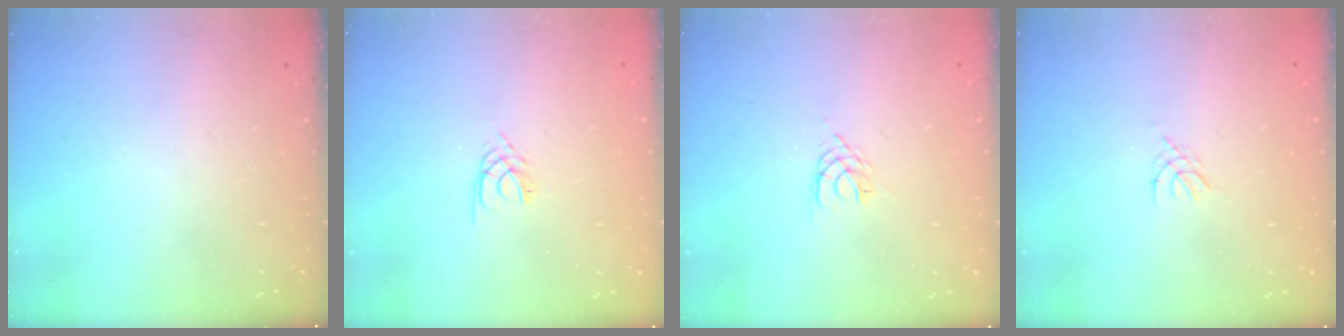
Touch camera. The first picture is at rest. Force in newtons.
{"total": 2.1, "press": 2.1, "slide": 0.3}
{"total": 2.0, "press": 1.9, "slide": 0.3}
{"total": 1.2, "press": 1.2, "slide": 0.3}